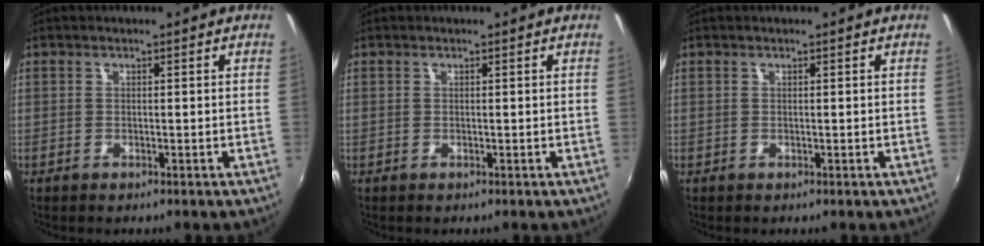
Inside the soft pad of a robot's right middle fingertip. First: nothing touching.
{"total": 0.0}
{"total": 0.0}